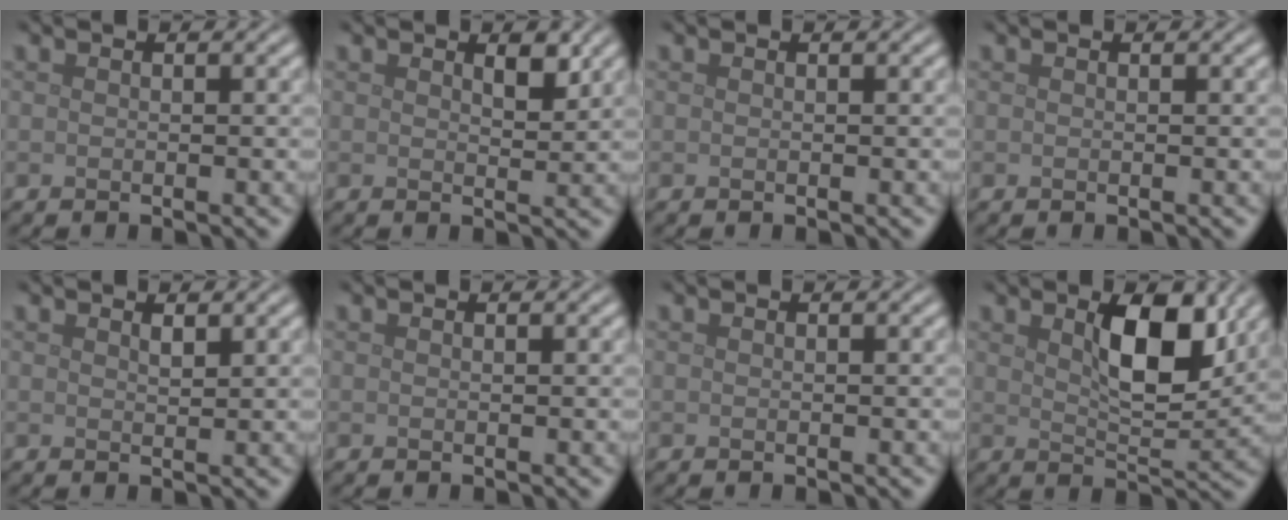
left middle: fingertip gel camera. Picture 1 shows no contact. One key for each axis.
{"total": 1.6, "fx": 1.0, "fy": 0.5, "fz": 1.1, "tx": -0.017, "ty": -0.004, "tz": 0.017}
{"total": 0.0}
{"total": 0.0}
{"total": 0.8, "fx": 0.7, "fy": 0.2, "fz": 0.4, "tx": -0.009, "ty": -0.003, "tz": 0.012}
{"total": 0.0}
{"total": 0.0}
{"total": 6.6, "fx": 2.6, "fy": 2.7, "fz": 5.4, "tx": -0.088, "ty": -0.003, "tz": 0.044}